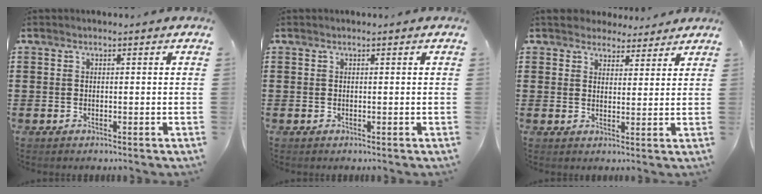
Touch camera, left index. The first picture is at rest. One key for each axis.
{"total": 0.0}
{"total": 4.0, "fx": 3.6, "fy": 1.6, "fz": 0.1, "tx": -0.016, "ty": -0.001, "tz": 0.070}